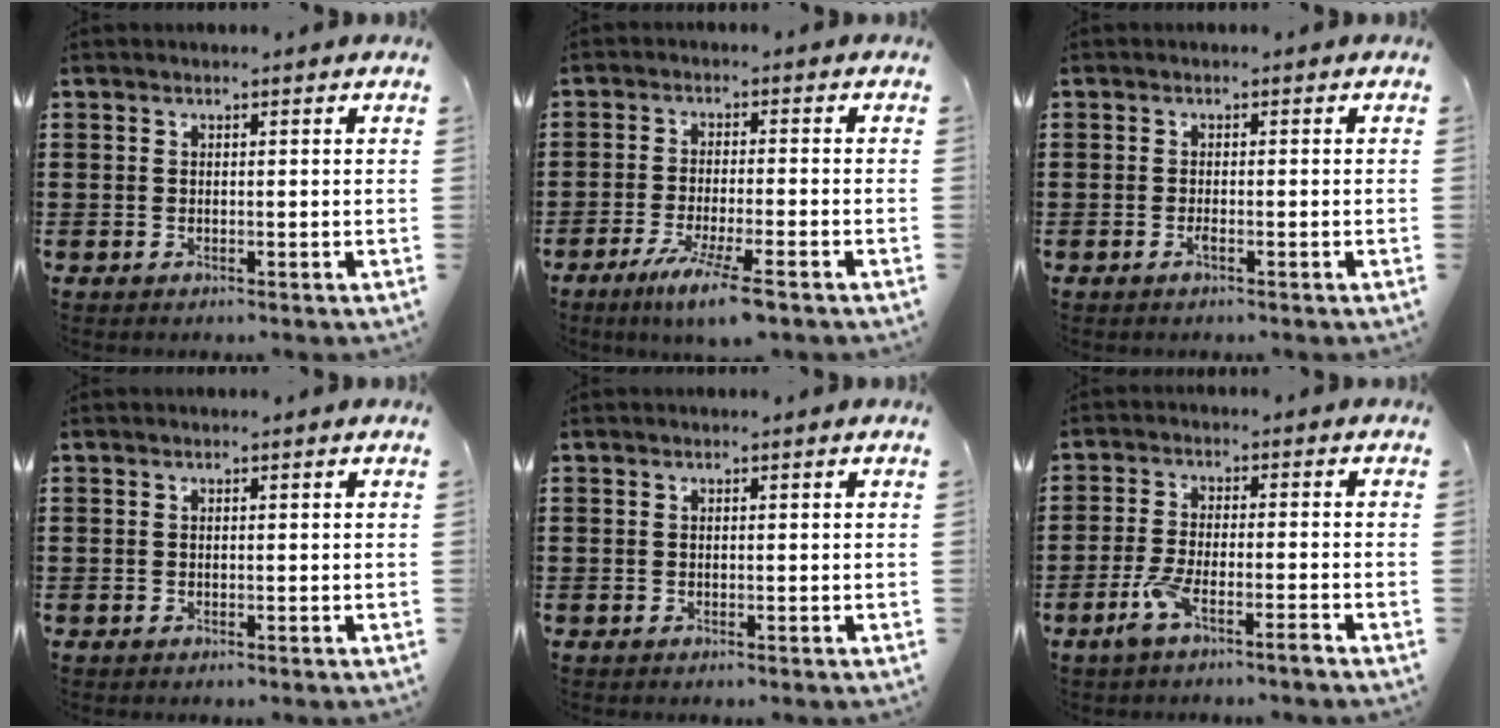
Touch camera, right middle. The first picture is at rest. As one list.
[{"total": 6.8, "force": [-4.6, 0.1, 5.0], "torque": [-0.091, -0.018, -0.080]}, {"total": 0.8, "force": [-0.5, 0.0, 0.7], "torque": [-0.015, -0.003, -0.008]}, {"total": 0.0}, {"total": 0.0}, {"total": 5.1, "force": [-3.4, 0.5, 3.7], "torque": [-0.088, -0.011, -0.065]}]